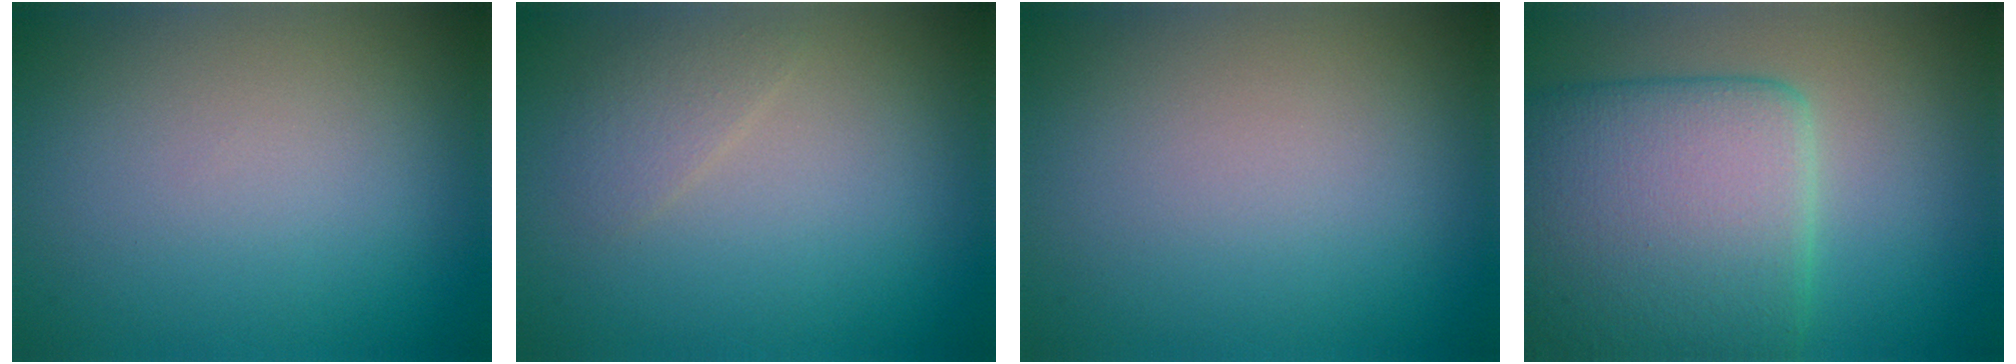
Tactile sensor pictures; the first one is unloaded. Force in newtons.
{"total": 1.3, "press": 1.3, "slide": 0.1}
{"total": 0.0}
{"total": 10.1, "press": 10.1, "slide": 0.6}